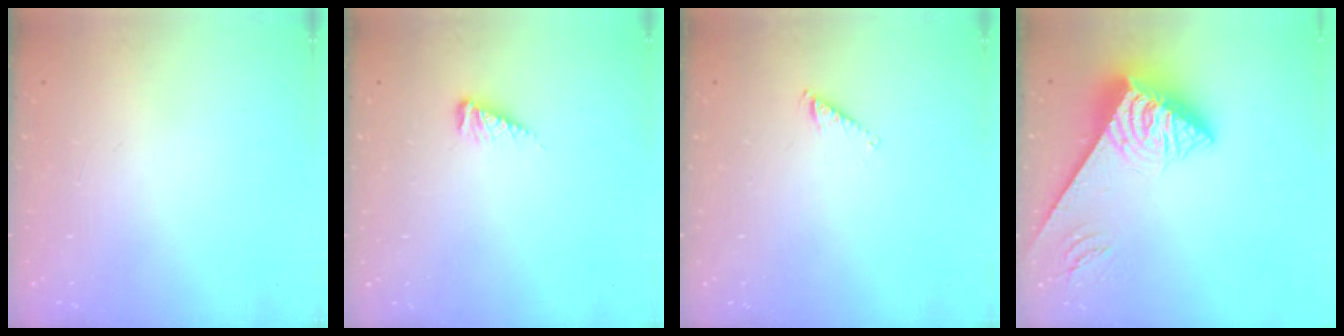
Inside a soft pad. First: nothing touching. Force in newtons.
{"total": 3.8, "press": 3.8, "slide": 0.5}
{"total": 2.8, "press": 2.8, "slide": 0.5}
{"total": 6.9, "press": 6.8, "slide": 0.8}